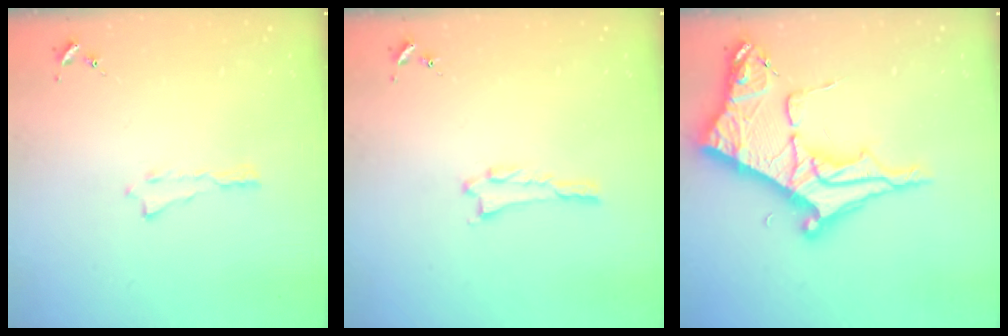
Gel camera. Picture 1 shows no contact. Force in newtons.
{"total": 0.0}
{"total": 10.1, "press": 10.1, "slide": 1.1}